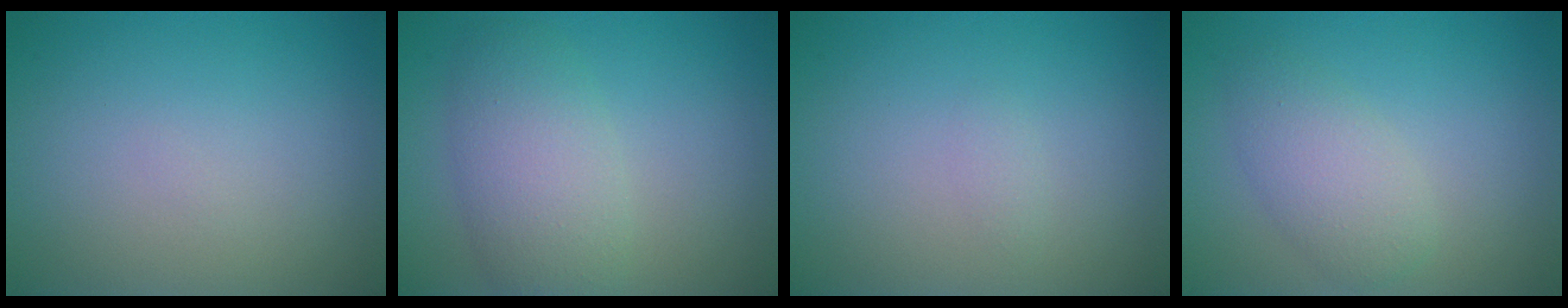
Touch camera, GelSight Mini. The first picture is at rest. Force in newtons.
{"total": 4.9, "press": 4.9, "slide": 0.3}
{"total": 0.6, "press": 0.6, "slide": 0.0}
{"total": 3.1, "press": 3.1, "slide": 0.1}